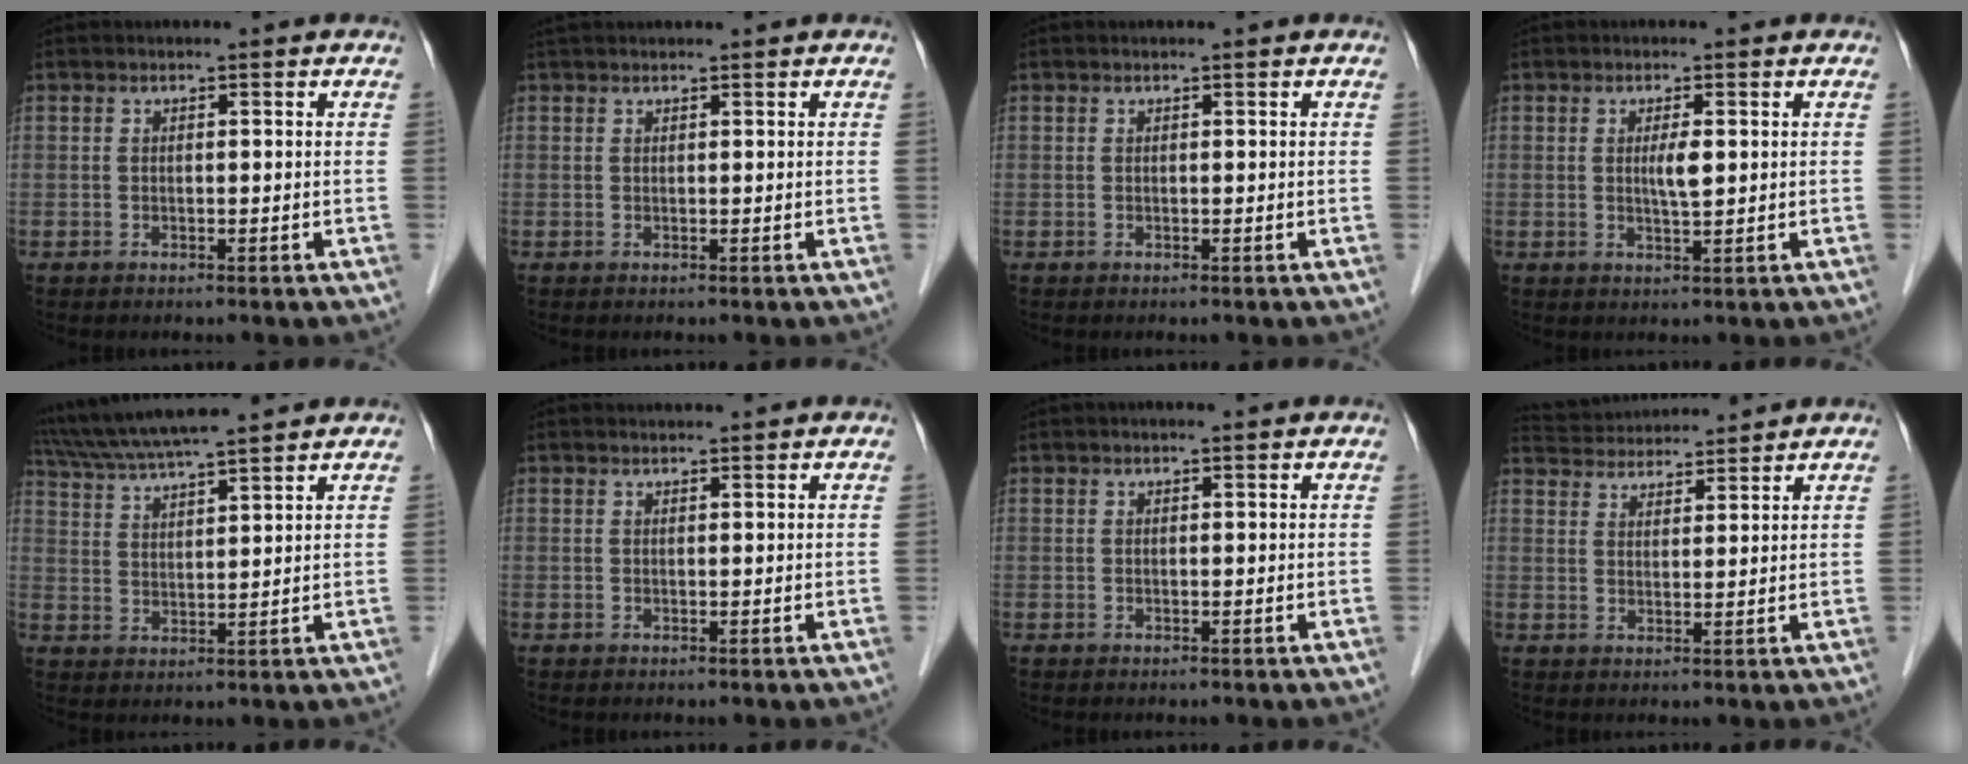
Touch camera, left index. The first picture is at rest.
{"total": 3.2, "force": [2.9, 0.4, 1.3], "torque": [-0.014, 0.037, 0.049]}
{"total": 0.0}
{"total": 2.4, "force": [0.4, 0.2, 2.3], "torque": [-0.043, -0.002, 0.007]}
{"total": 13.6, "force": [12.0, 0.4, 6.3], "torque": [-0.120, 0.031, 0.203]}
{"total": 1.3, "force": [1.3, 0.0, 0.1], "torque": [-0.005, 0.012, 0.026]}
{"total": 1.1, "force": [0.8, 0.2, 0.6], "torque": [-0.013, 0.010, 0.014]}
{"total": 10.0, "force": [9.6, 1.5, 2.2], "torque": [-0.044, 0.033, 0.154]}